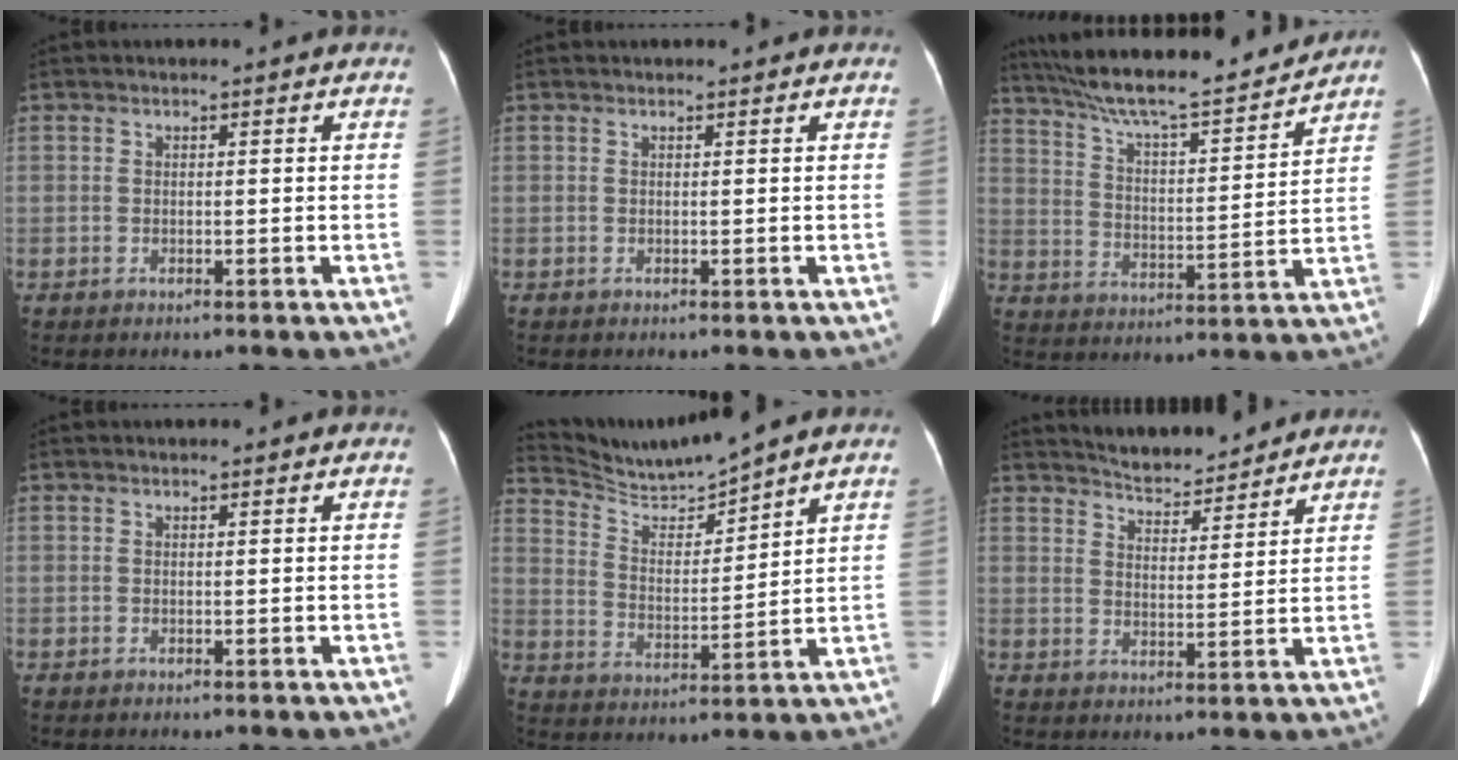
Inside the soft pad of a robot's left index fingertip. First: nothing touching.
{"total": 0.0}
{"total": 18.7, "force": [16.8, 0.8, 8.0], "torque": [-0.141, 0.002, 0.269]}
{"total": 0.0}
{"total": 8.7, "force": [8.5, -1.0, 1.7], "torque": [-0.050, -0.001, 0.175]}
{"total": 8.5, "force": [8.2, 1.5, 1.8], "torque": [-0.032, 0.009, 0.128]}